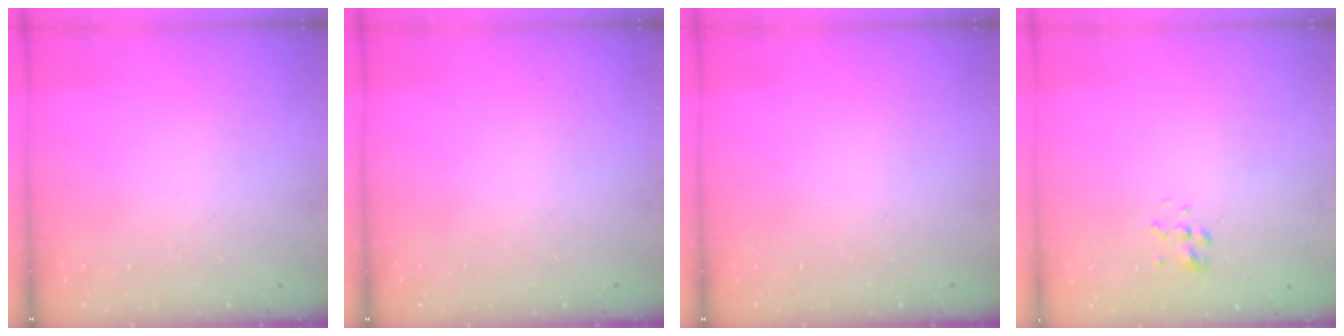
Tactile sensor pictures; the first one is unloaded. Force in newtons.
{"total": 0.0}
{"total": 0.0}
{"total": 1.4, "press": 1.2, "slide": 0.7}